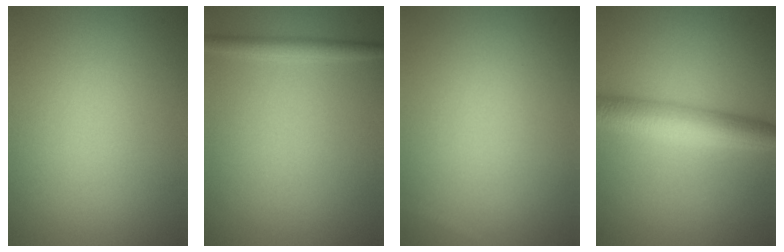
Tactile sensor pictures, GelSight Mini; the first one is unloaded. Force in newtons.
{"total": 1.7, "press": 1.7, "slide": 0.0}
{"total": 0.8, "press": 0.8, "slide": 0.1}
{"total": 5.0, "press": 5.0, "slide": 0.1}